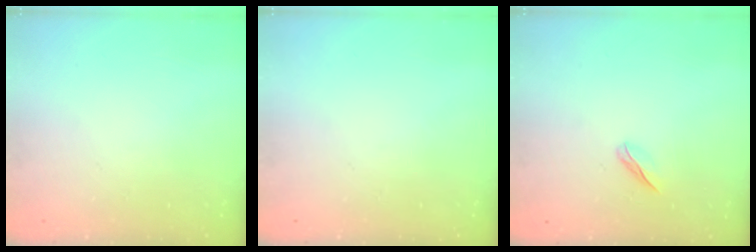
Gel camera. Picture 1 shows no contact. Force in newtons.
{"total": 0.0}
{"total": 2.6, "press": 2.5, "slide": 0.7}